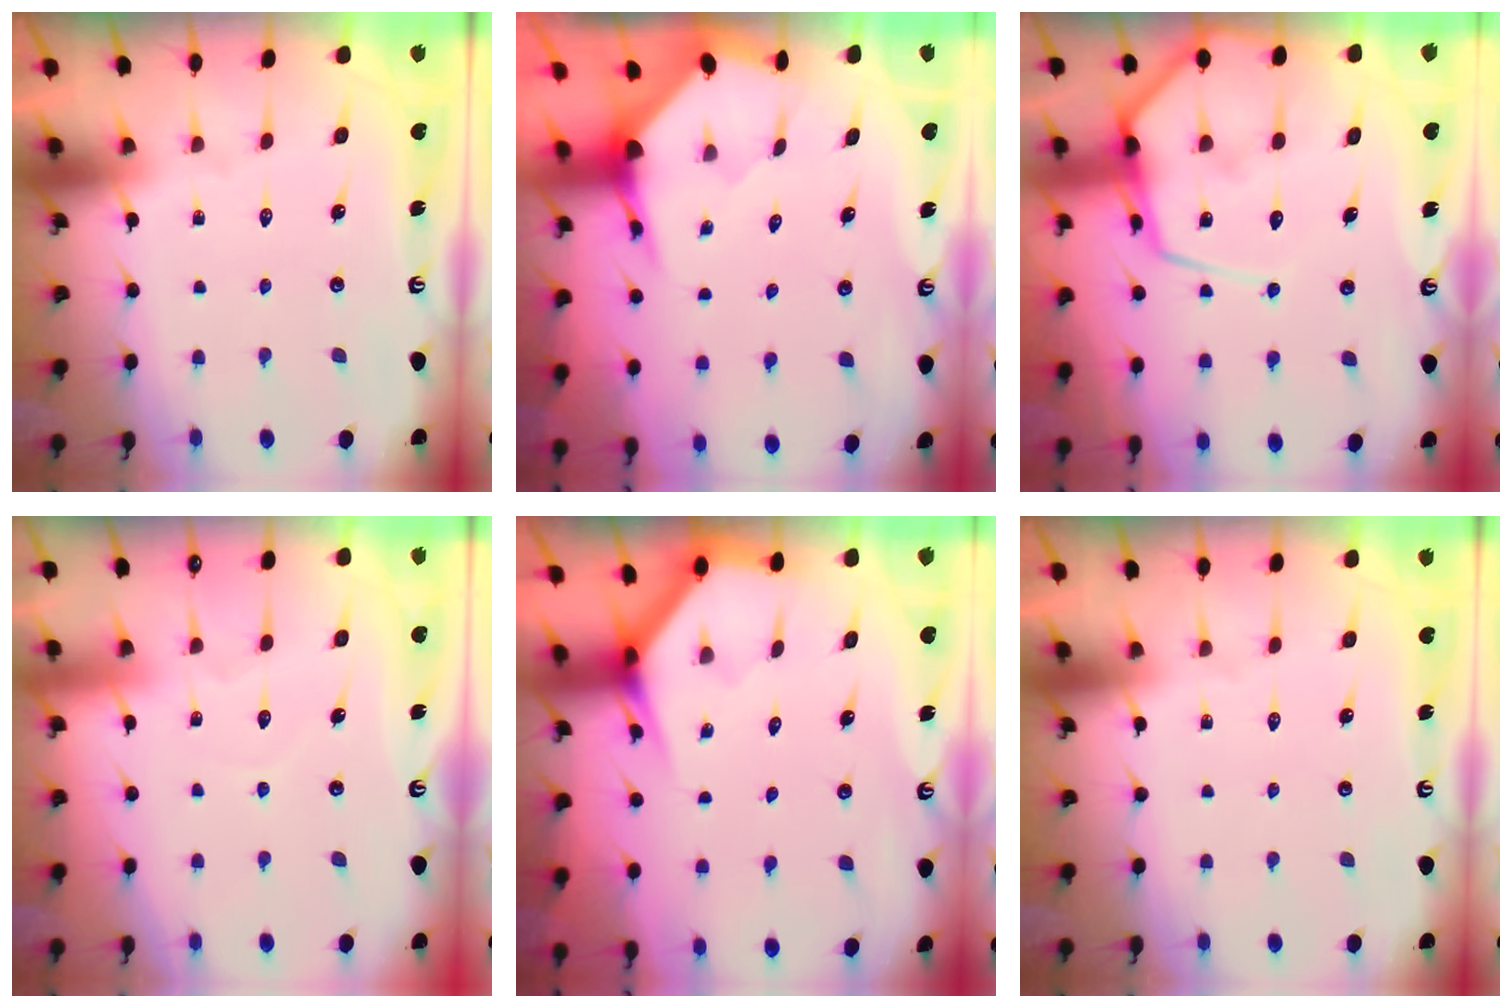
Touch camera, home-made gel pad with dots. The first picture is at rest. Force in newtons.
{"total": 3.6, "press": 3.5, "slide": 0.4}
{"total": 13.8, "press": 13.7, "slide": 1.3}
{"total": 4.3, "press": 4.3, "slide": 0.3}
{"total": 3.4, "press": 3.4, "slide": 0.3}
{"total": 0.0}